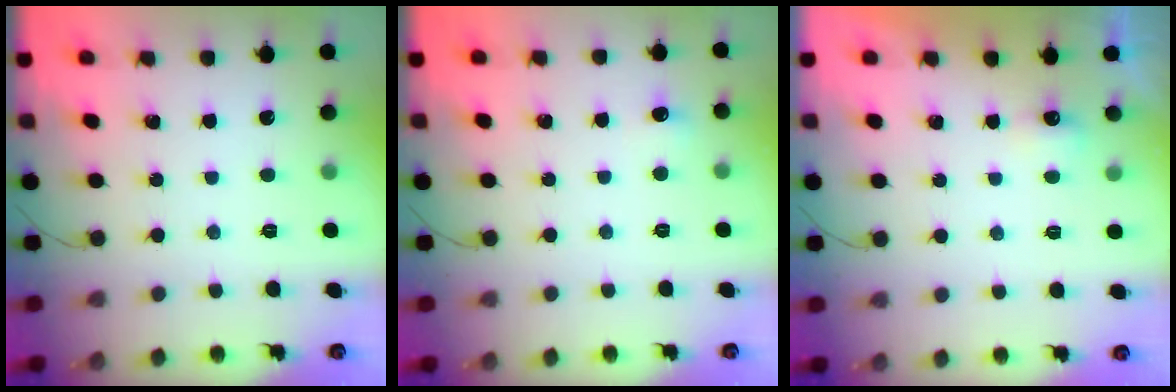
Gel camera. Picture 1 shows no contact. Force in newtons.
{"total": 4.6, "press": 4.3, "slide": 1.4}
{"total": 2.9, "press": 2.8, "slide": 0.8}